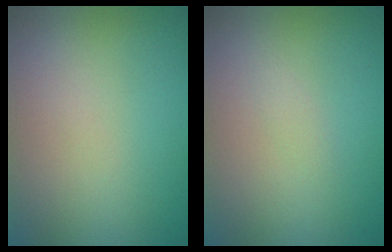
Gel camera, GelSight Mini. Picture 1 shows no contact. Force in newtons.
{"total": 0.6, "press": 0.6, "slide": 0.0}